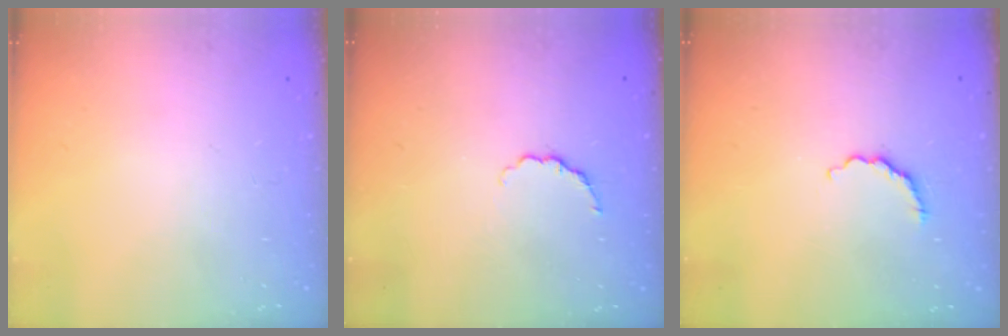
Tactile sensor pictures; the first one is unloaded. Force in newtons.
{"total": 3.3, "press": 3.1, "slide": 1.0}
{"total": 3.5, "press": 3.4, "slide": 0.8}